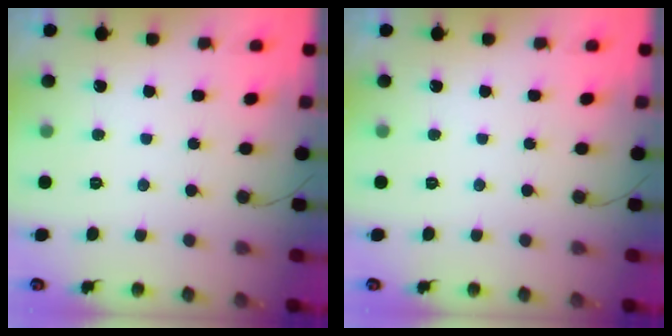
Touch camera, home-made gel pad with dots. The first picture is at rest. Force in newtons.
{"total": 0.0}